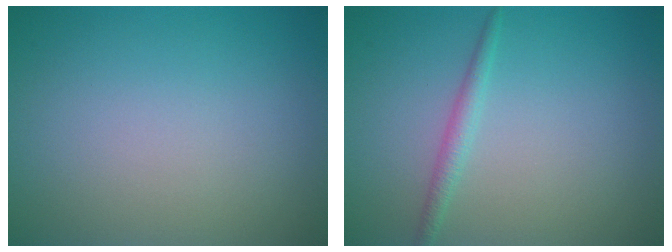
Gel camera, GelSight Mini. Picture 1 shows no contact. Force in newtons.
{"total": 1.4, "press": 1.4, "slide": 0.1}